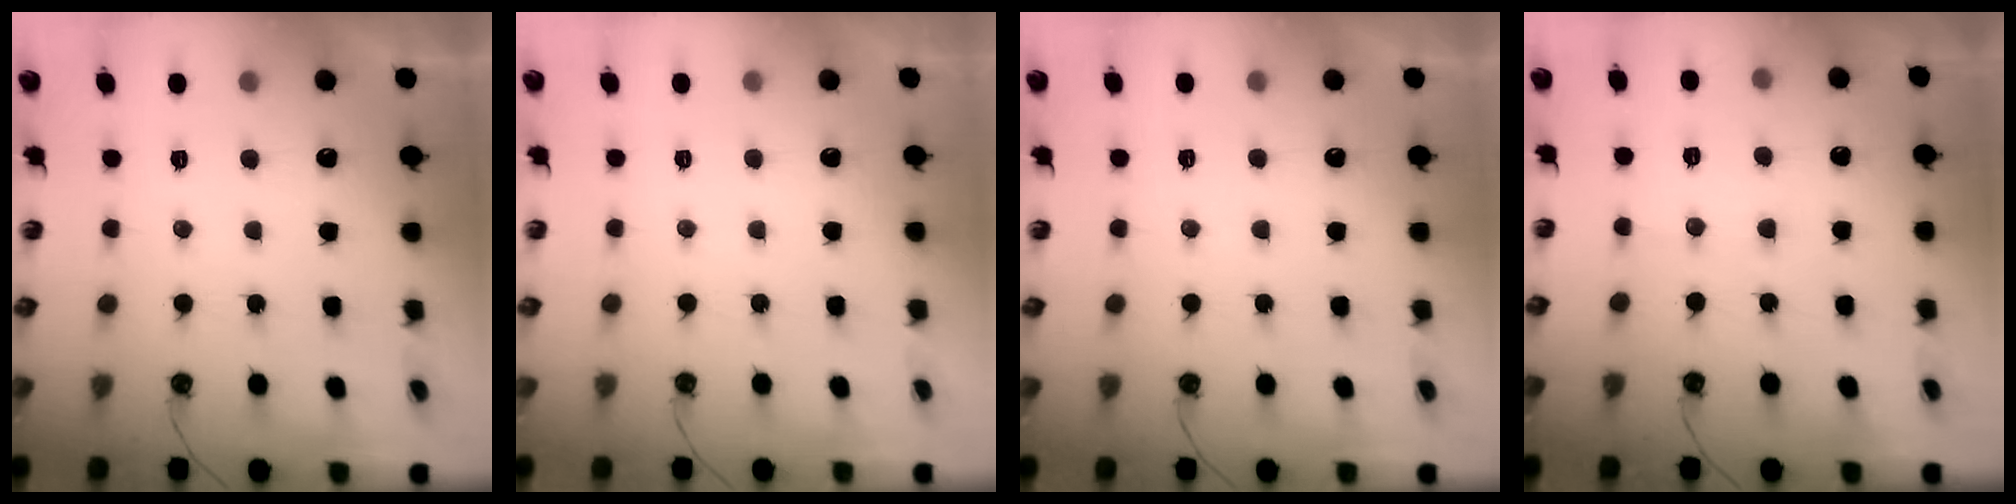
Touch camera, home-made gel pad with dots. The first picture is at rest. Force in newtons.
{"total": 0.0}
{"total": 3.1, "press": 3.1, "slide": 0.3}
{"total": 6.5, "press": 6.5, "slide": 0.6}